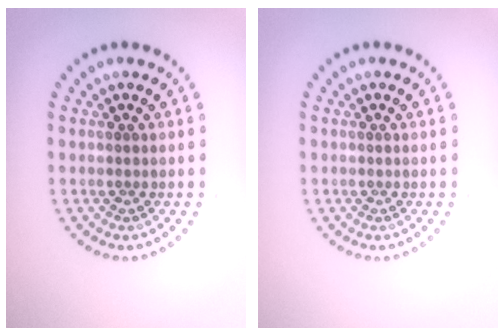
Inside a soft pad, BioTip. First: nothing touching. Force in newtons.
{"total": 0.0}